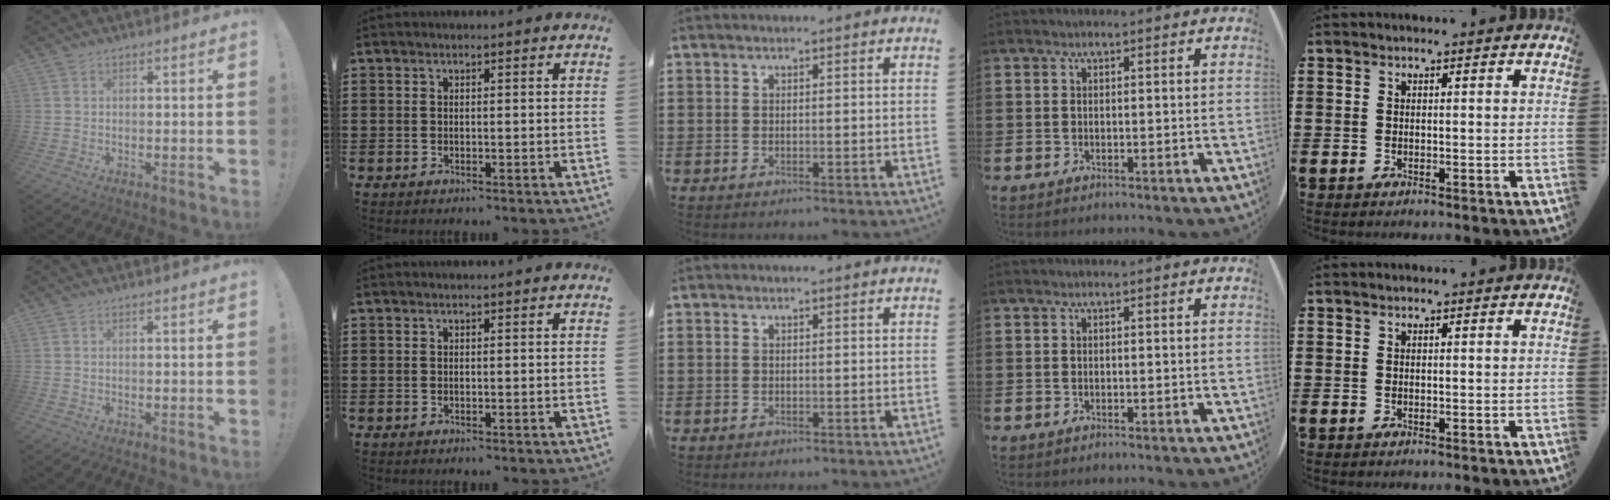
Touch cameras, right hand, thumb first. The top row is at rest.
{}